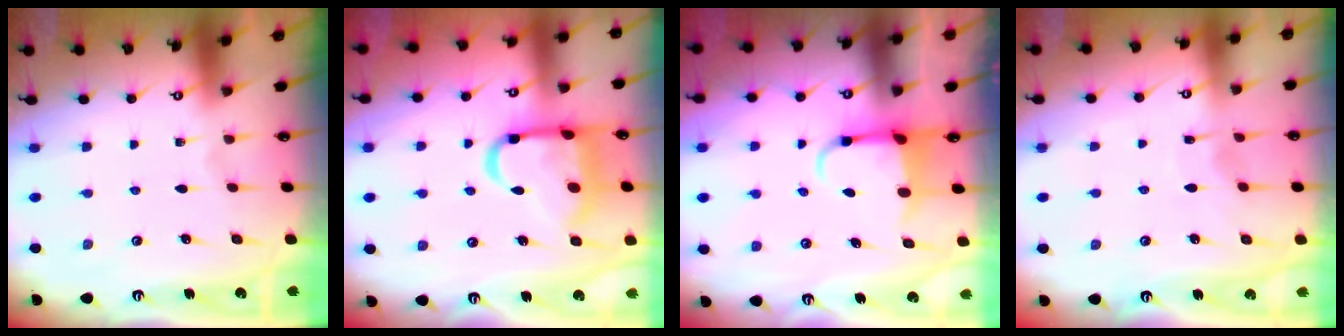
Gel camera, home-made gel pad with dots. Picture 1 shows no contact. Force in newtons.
{"total": 15.6, "press": 15.5, "slide": 1.4}
{"total": 3.8, "press": 3.7, "slide": 1.0}
{"total": 5.3, "press": 5.3, "slide": 0.5}